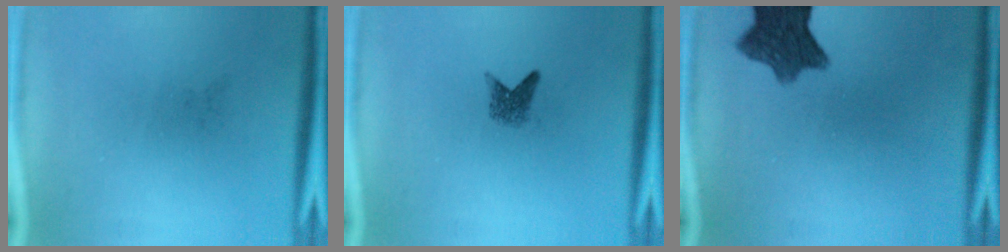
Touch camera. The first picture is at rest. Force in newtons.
{"total": 1.9}
{"total": 9.0}